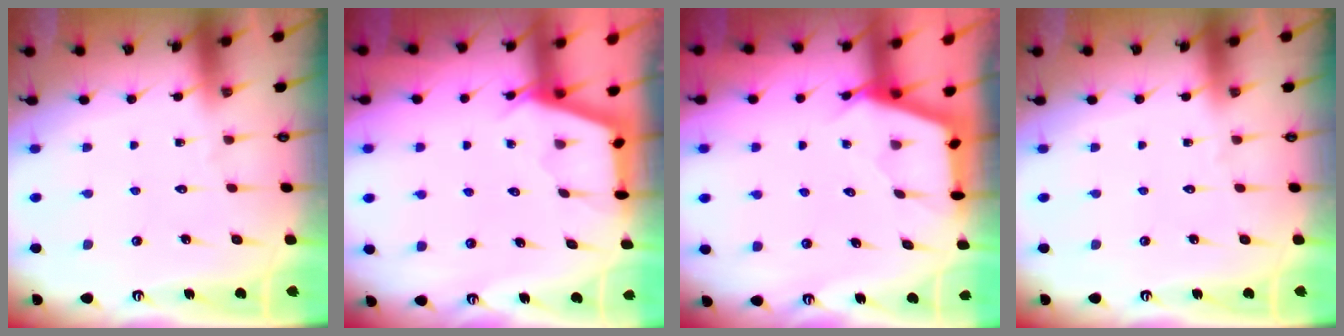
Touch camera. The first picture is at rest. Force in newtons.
{"total": 2.8, "press": 2.8, "slide": 0.3}
{"total": 3.0, "press": 3.0, "slide": 0.4}
{"total": 0.0}